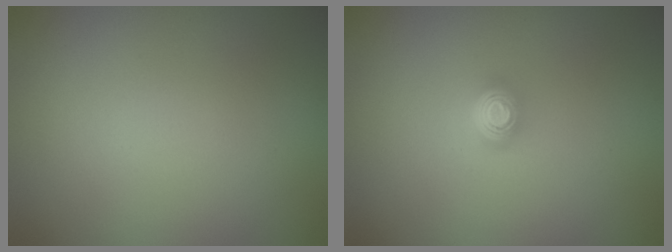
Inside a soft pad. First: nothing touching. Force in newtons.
{"total": 2.1, "press": 1.4, "slide": 1.6}